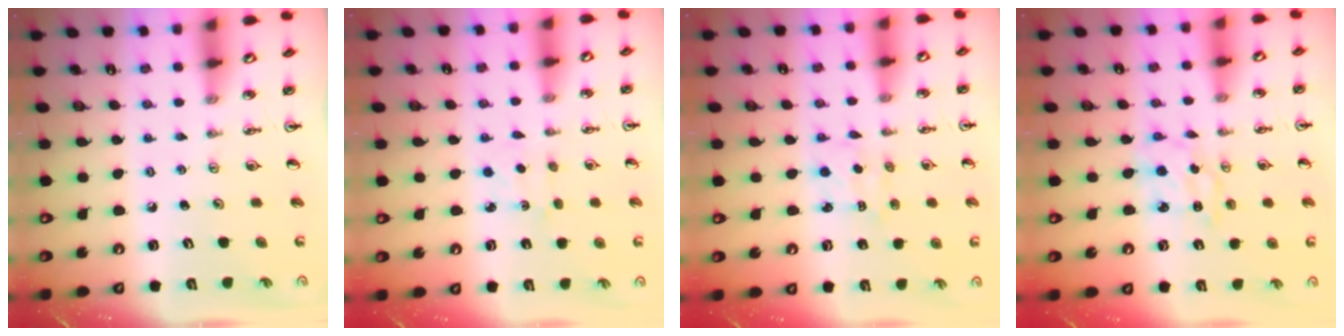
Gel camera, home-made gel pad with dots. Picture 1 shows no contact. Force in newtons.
{"total": 3.5, "press": 3.5, "slide": 0.4}
{"total": 2.8, "press": 2.8, "slide": 0.4}
{"total": 2.3, "press": 2.3, "slide": 0.2}